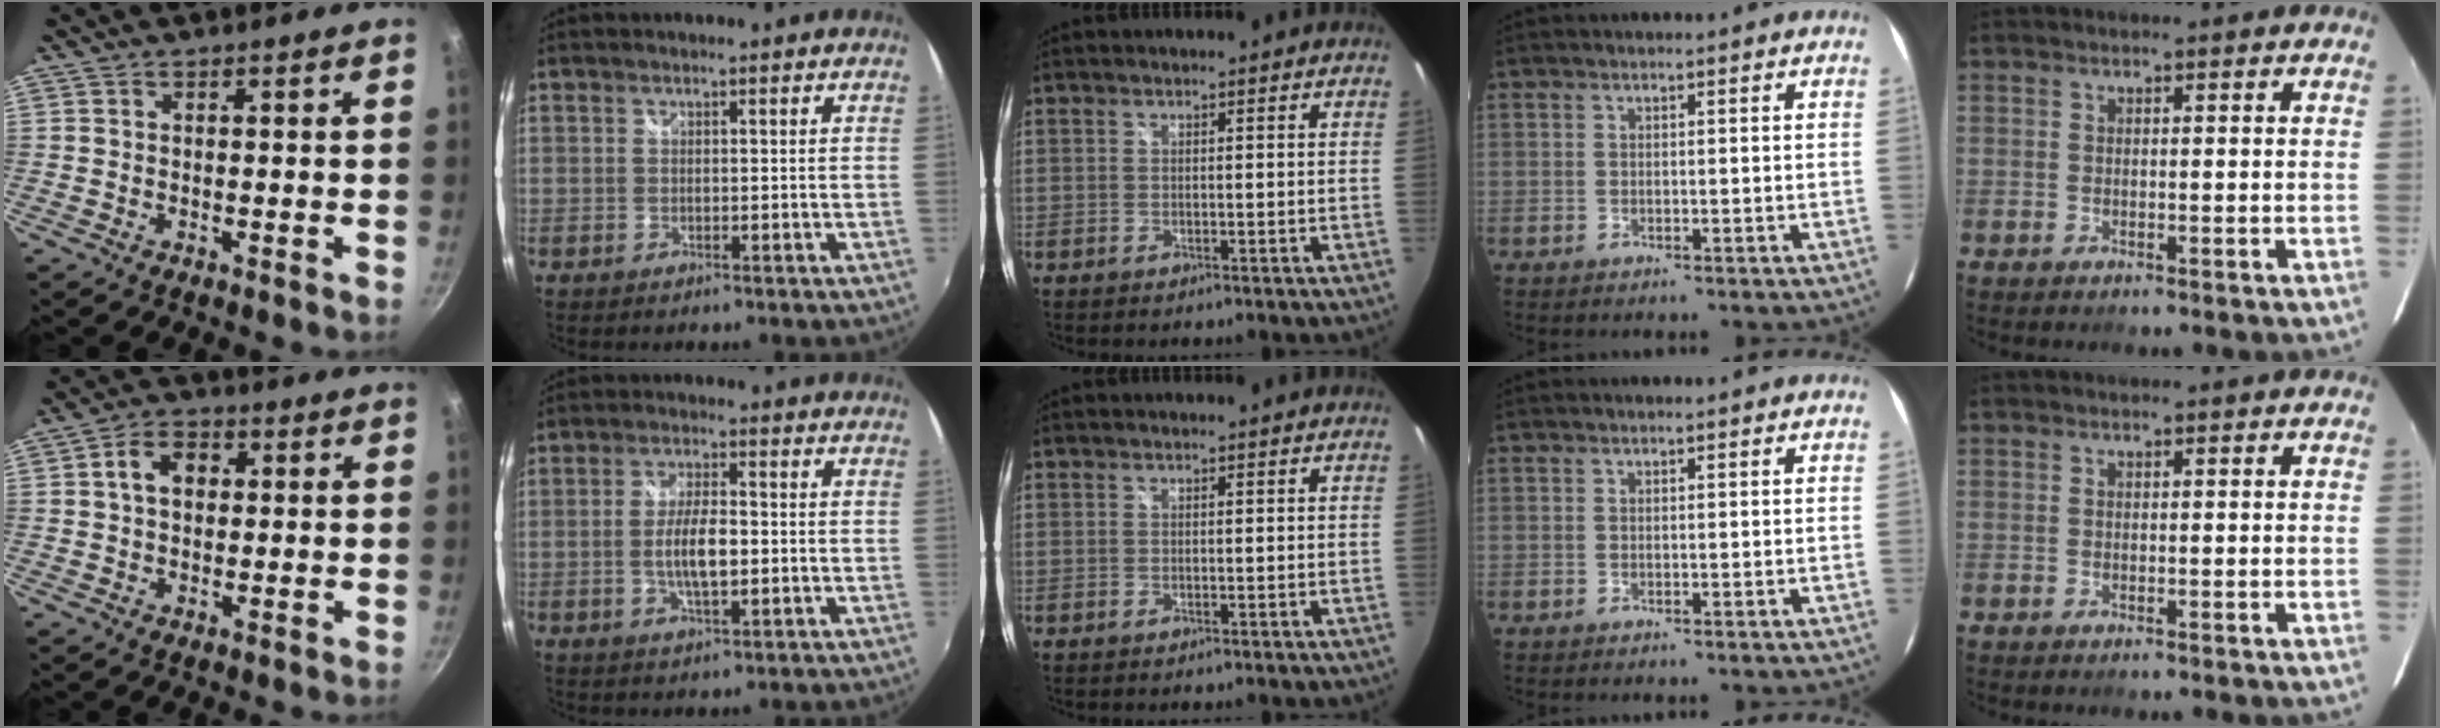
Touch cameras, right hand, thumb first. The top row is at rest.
{"thumb": {"total": 5.9, "force": [0.9, 4.3, 3.9], "torque": [-0.046, 0.013, 0.008]}, "index": {"total": 6.6, "force": [-1.0, 2.2, 6.2], "torque": [-0.119, -0.003, -0.016]}}